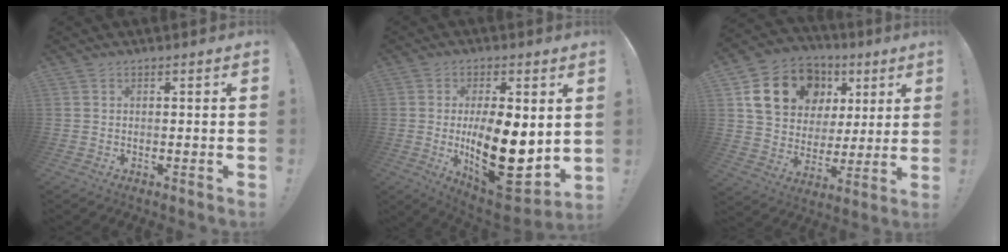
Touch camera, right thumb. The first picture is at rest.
{"total": 19.6, "force": [-2.0, 9.4, 17.1], "torque": [-0.268, -0.020, -0.021]}
{"total": 18.9, "force": [8.5, 14.2, 9.1], "torque": [-0.146, -0.026, 0.181]}